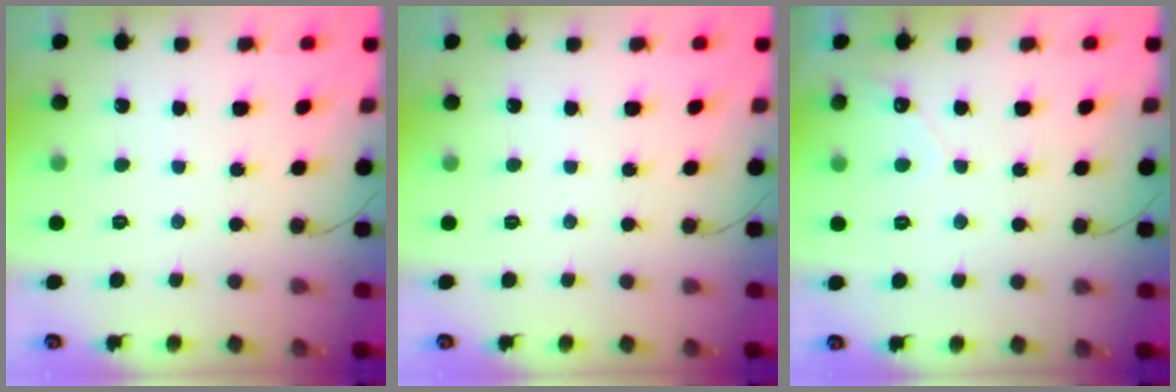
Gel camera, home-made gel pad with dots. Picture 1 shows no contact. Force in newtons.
{"total": 0.0}
{"total": 2.8, "press": 2.8, "slide": 0.2}